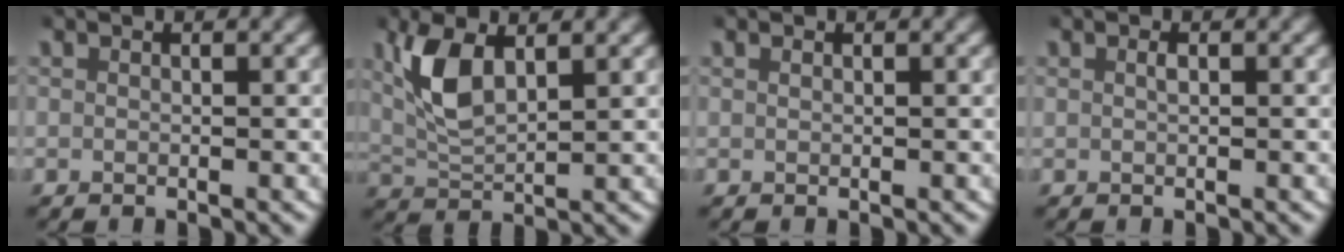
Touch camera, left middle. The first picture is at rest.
{"total": 4.8, "force": [1.9, 2.3, 3.8], "torque": [-0.099, -0.001, 0.036]}
{"total": 0.0}
{"total": 0.5, "force": [0.0, 0.1, 0.5], "torque": [-0.012, 0.001, 0.002]}